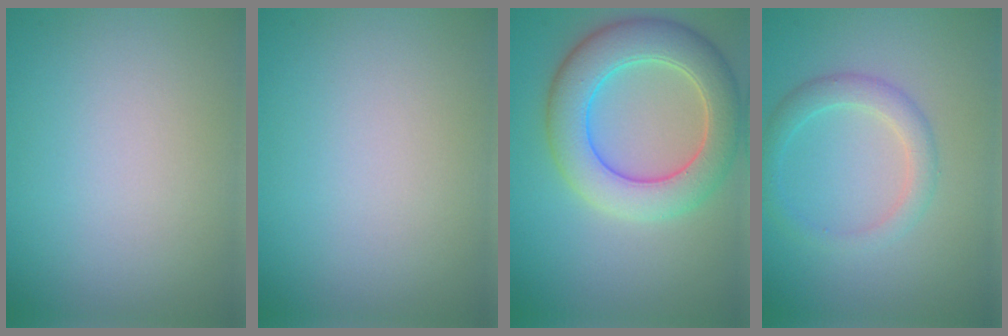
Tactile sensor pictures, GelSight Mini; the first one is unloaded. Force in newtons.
{"total": 0.0}
{"total": 7.3, "press": 7.3, "slide": 0.5}
{"total": 2.5, "press": 2.5, "slide": 0.2}